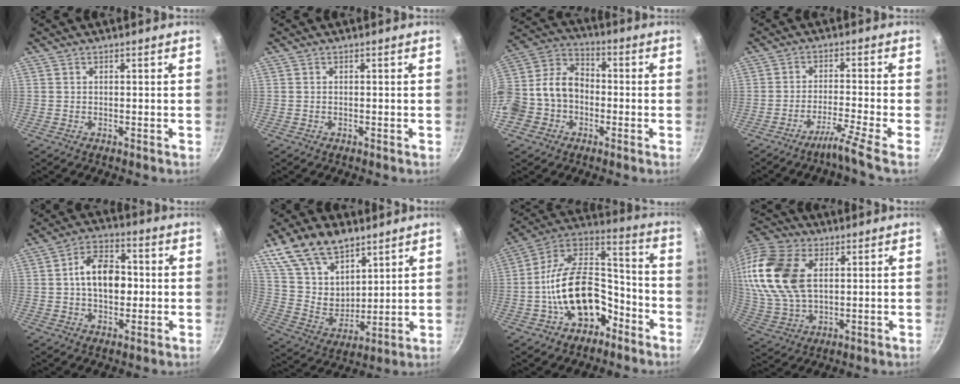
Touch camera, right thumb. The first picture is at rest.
{"total": 0.0}
{"total": 17.0, "force": [-4.1, 13.5, 9.5], "torque": [-0.178, 0.067, -0.085]}
{"total": 6.4, "force": [-4.4, -1.5, 4.4], "torque": [-0.090, 0.023, -0.080]}
{"total": 11.1, "force": [0.3, 7.3, 8.4], "torque": [-0.104, 0.019, -0.006]}
{"total": 17.8, "force": [11.1, 10.3, 9.3], "torque": [-0.141, -0.054, 0.219]}
{"total": 20.1, "force": [-7.3, 12.8, 13.6], "torque": [-0.199, 0.081, -0.124]}
{"total": 22.1, "force": [6.1, 14.3, 15.7], "torque": [-0.336, 0.005, 0.117]}